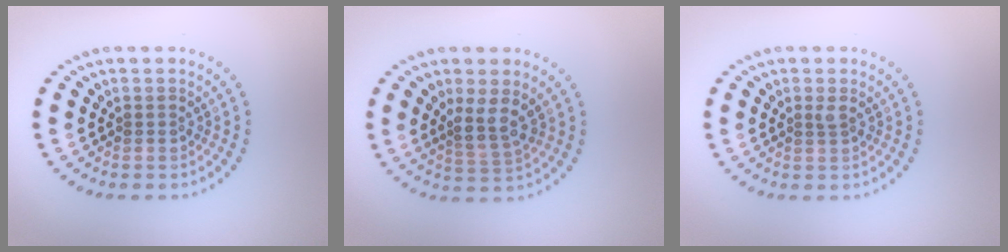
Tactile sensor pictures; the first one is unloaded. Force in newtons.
{"total": 2.5, "press": 2.1, "slide": 1.5}
{"total": 0.8, "press": 0.5, "slide": 0.6}